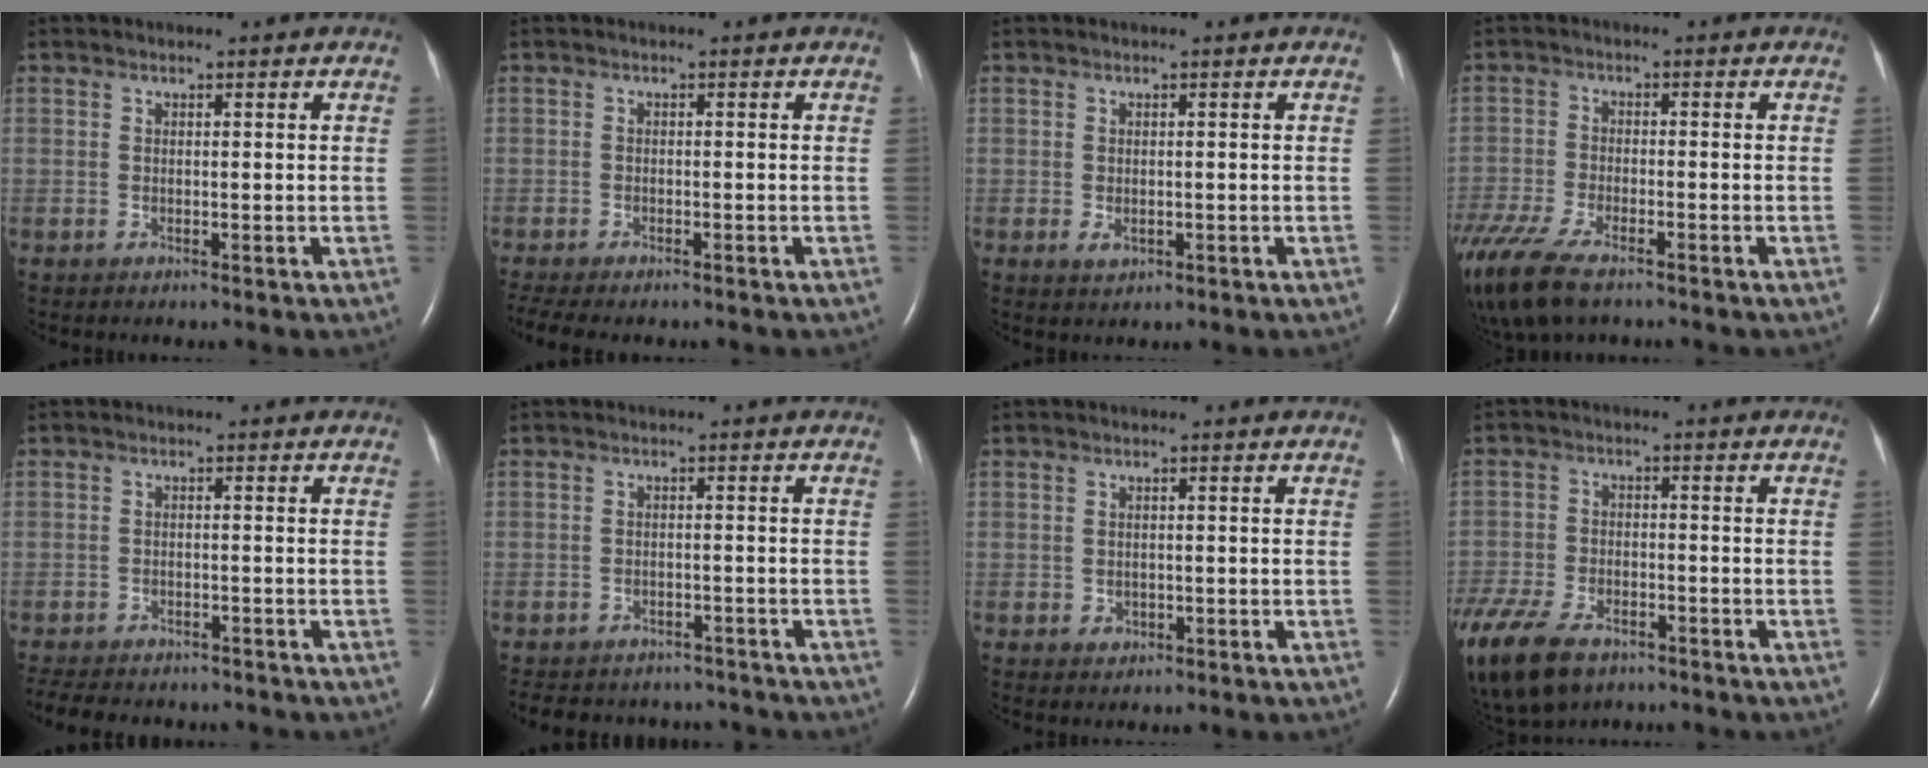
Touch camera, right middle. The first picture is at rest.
{"total": 7.6, "force": [-6.2, 2.2, 3.8], "torque": [-0.069, -0.005, -0.091]}
{"total": 1.6, "force": [-0.4, 0.9, 1.2], "torque": [-0.024, -0.003, -0.001]}
{"total": 11.9, "force": [-8.6, 3.7, 7.3], "torque": [-0.153, -0.027, -0.150]}
{"total": 12.0, "force": [-10.3, 4.1, 4.6], "torque": [-0.098, -0.008, -0.136]}
{"total": 5.3, "force": [-4.6, 2.6, 0.2], "torque": [0.001, 0.007, -0.051]}
{"total": 1.2, "force": [-0.4, 1.0, 0.5], "torque": [-0.011, 0.001, -0.001]}
{"total": 18.3, "force": [-11.6, 10.0, 10.0], "torque": [-0.298, -0.043, -0.191]}